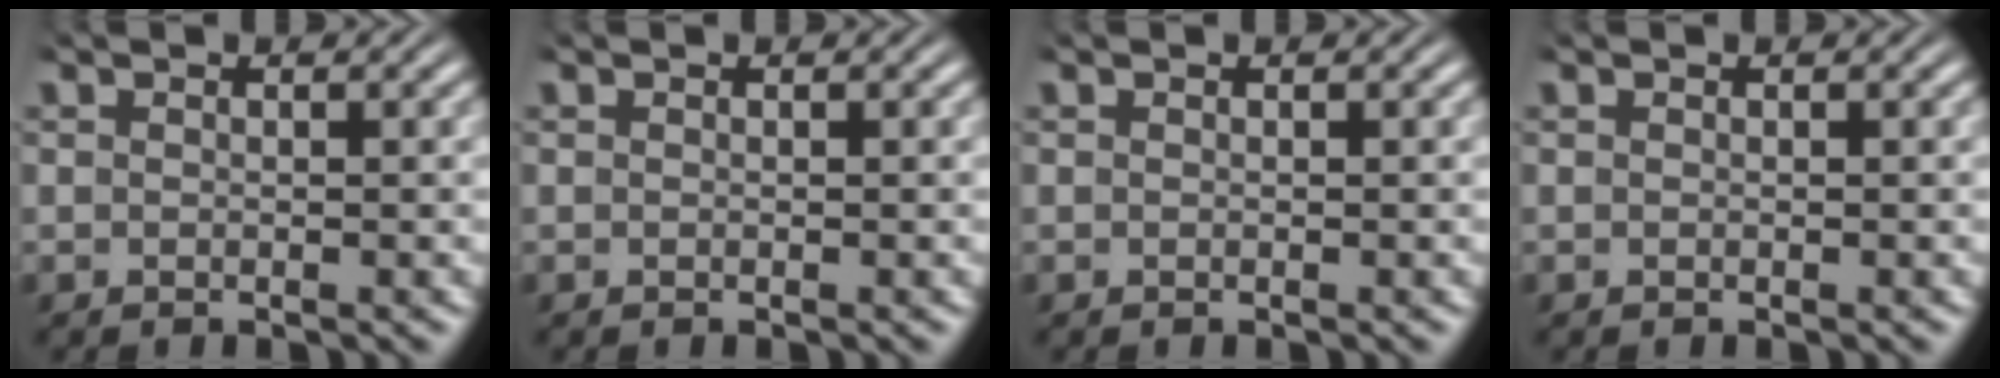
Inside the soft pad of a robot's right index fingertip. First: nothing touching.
{"total": 0.0}
{"total": 0.0}
{"total": 0.0}